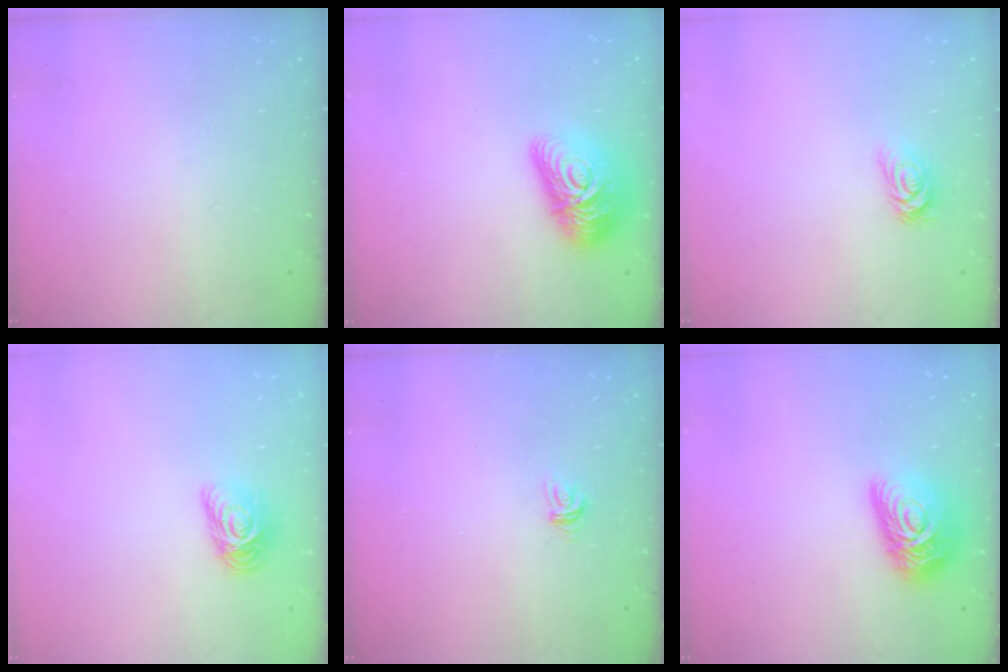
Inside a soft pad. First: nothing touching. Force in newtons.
{"total": 16.1, "press": 16.0, "slide": 1.0}
{"total": 4.1, "press": 4.0, "slide": 0.6}
{"total": 8.6, "press": 8.6, "slide": 0.6}
{"total": 3.4, "press": 3.4, "slide": 0.2}
{"total": 14.0, "press": 14.0, "slide": 1.1}